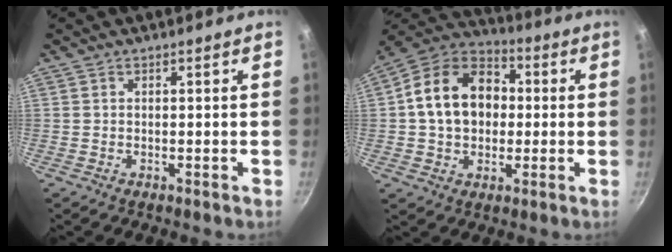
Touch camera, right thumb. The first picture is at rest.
{"total": 16.7, "force": [1.4, 12.7, 10.8], "torque": [-0.159, 0.032, 0.009]}